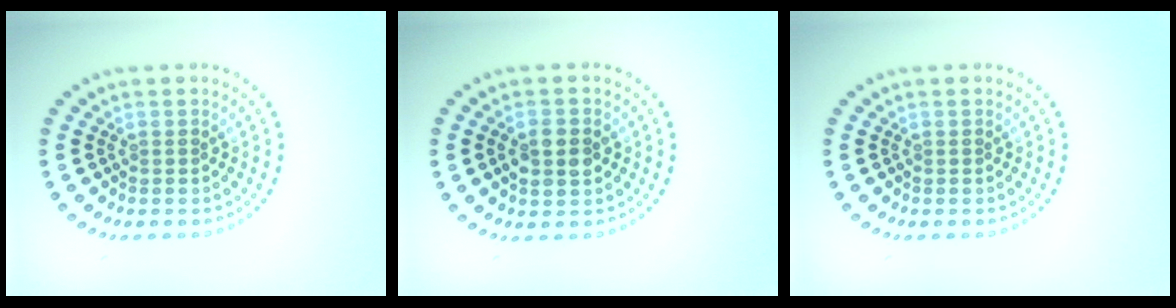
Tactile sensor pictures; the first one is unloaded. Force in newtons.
{"total": 2.9, "press": 2.9, "slide": 0.2}
{"total": 0.0}